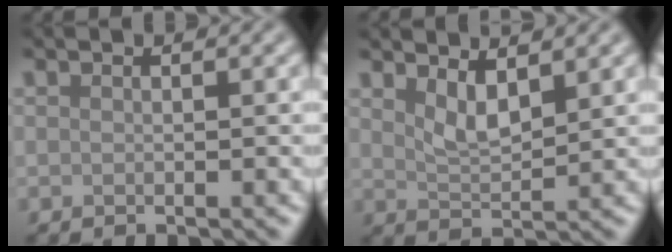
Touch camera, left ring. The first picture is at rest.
{"total": 2.7, "force": [1.7, 0.8, 1.9], "torque": [-0.037, -0.010, 0.036]}